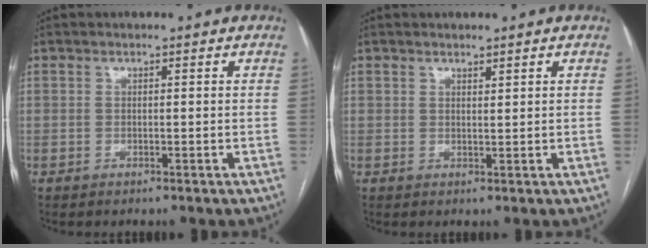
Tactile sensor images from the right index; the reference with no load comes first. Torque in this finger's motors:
{"motor_torque": [-0.07, 0.14, -0.06, -0.01]}